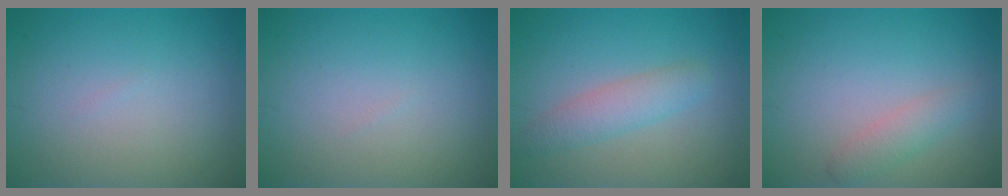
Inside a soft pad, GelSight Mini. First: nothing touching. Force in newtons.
{"total": 0.0}
{"total": 2.9, "press": 2.9, "slide": 0.1}
{"total": 1.9, "press": 1.9, "slide": 0.0}